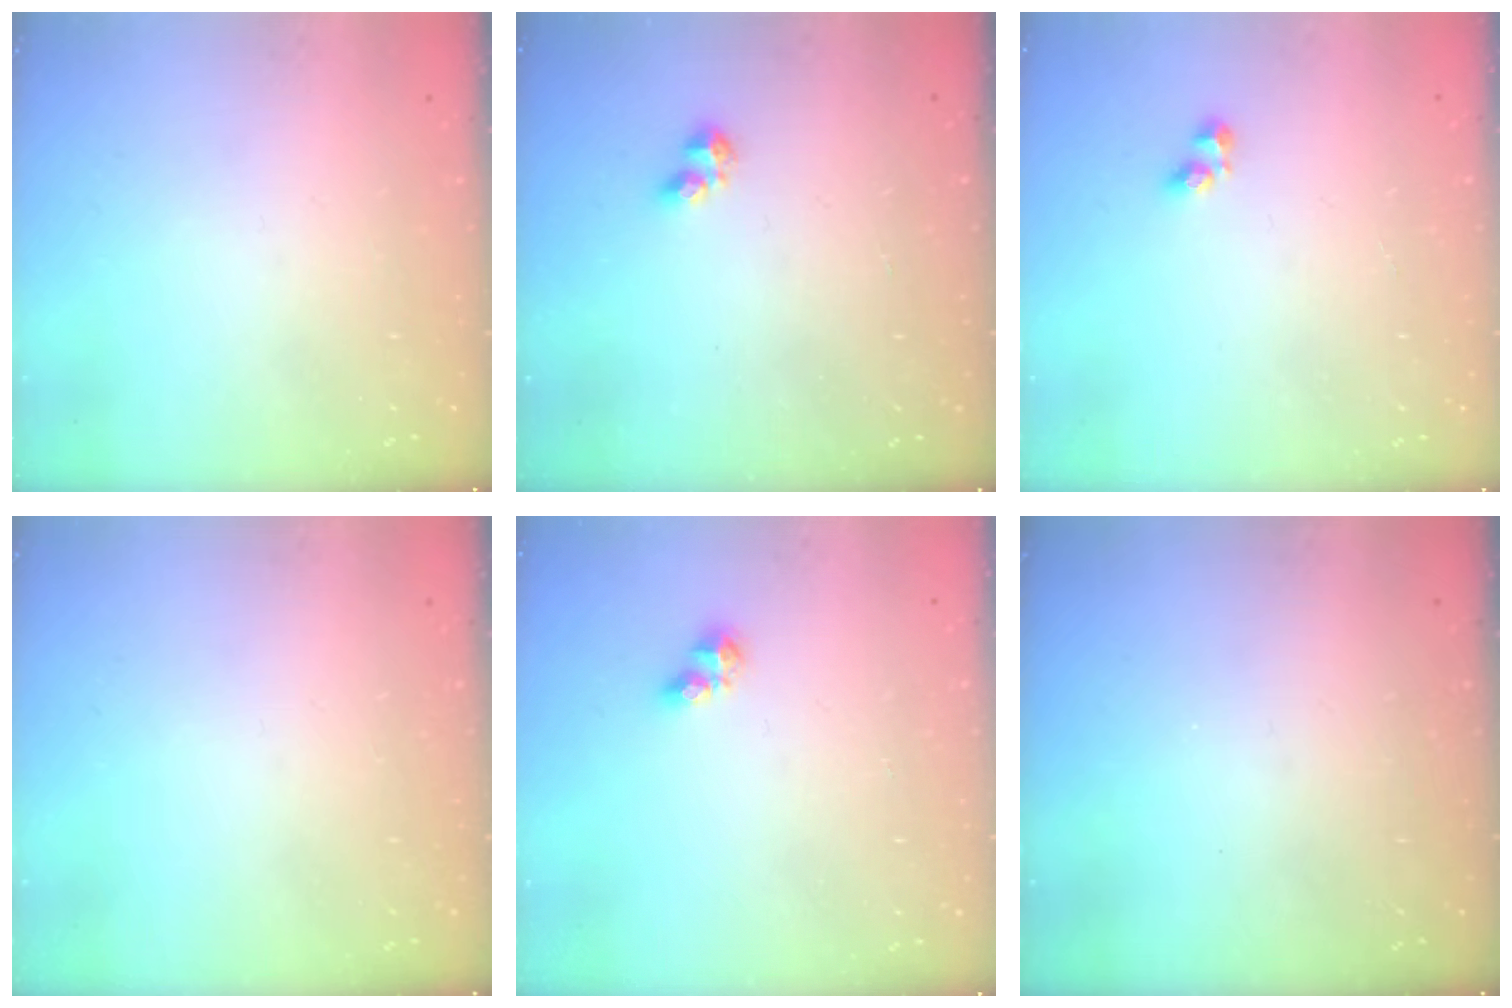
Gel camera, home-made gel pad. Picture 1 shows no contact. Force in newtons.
{"total": 2.3, "press": 2.2, "slide": 0.6}
{"total": 3.1, "press": 3.1, "slide": 0.3}
{"total": 0.0}
{"total": 5.7, "press": 5.7, "slide": 0.5}
{"total": 0.0}